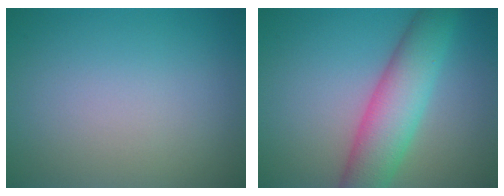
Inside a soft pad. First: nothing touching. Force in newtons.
{"total": 6.8, "press": 6.8, "slide": 0.3}